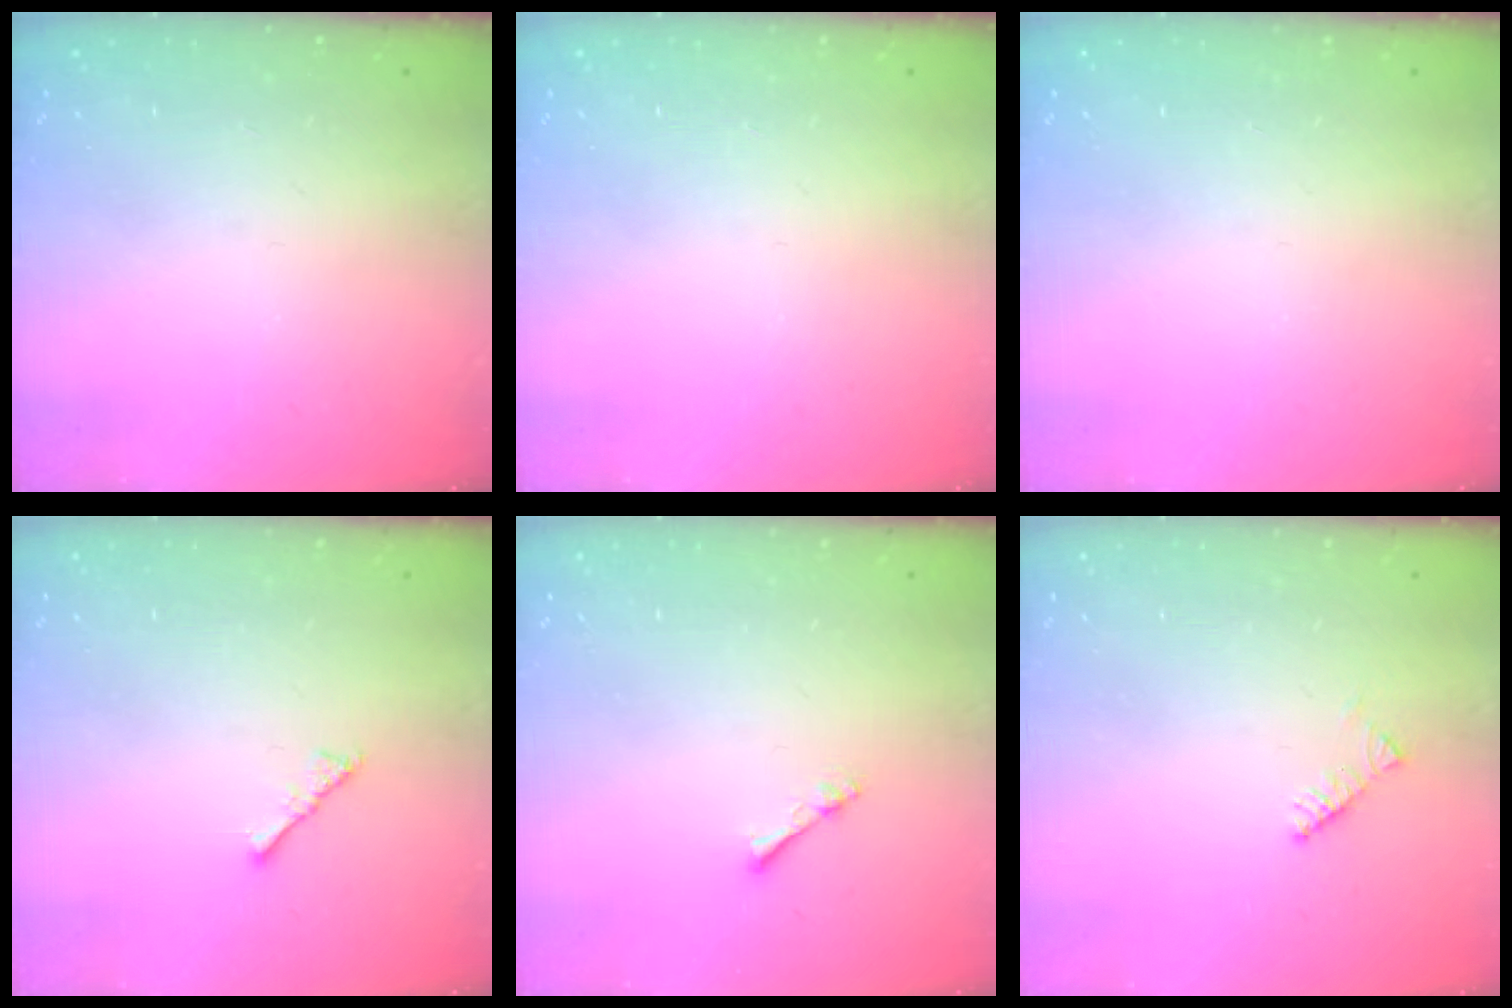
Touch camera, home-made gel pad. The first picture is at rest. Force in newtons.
{"total": 0.0}
{"total": 0.0}
{"total": 2.1, "press": 2.1, "slide": 0.5}
{"total": 1.1, "press": 1.1, "slide": 0.2}
{"total": 2.9, "press": 2.9, "slide": 0.5}